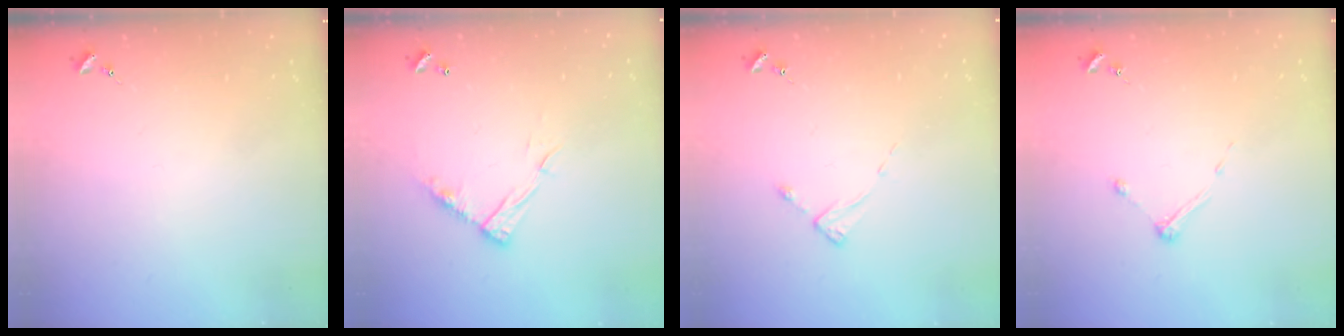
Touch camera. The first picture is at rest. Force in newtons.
{"total": 10.6, "press": 10.6, "slide": 0.4}
{"total": 2.6, "press": 2.6, "slide": 0.2}
{"total": 3.9, "press": 3.8, "slide": 0.4}